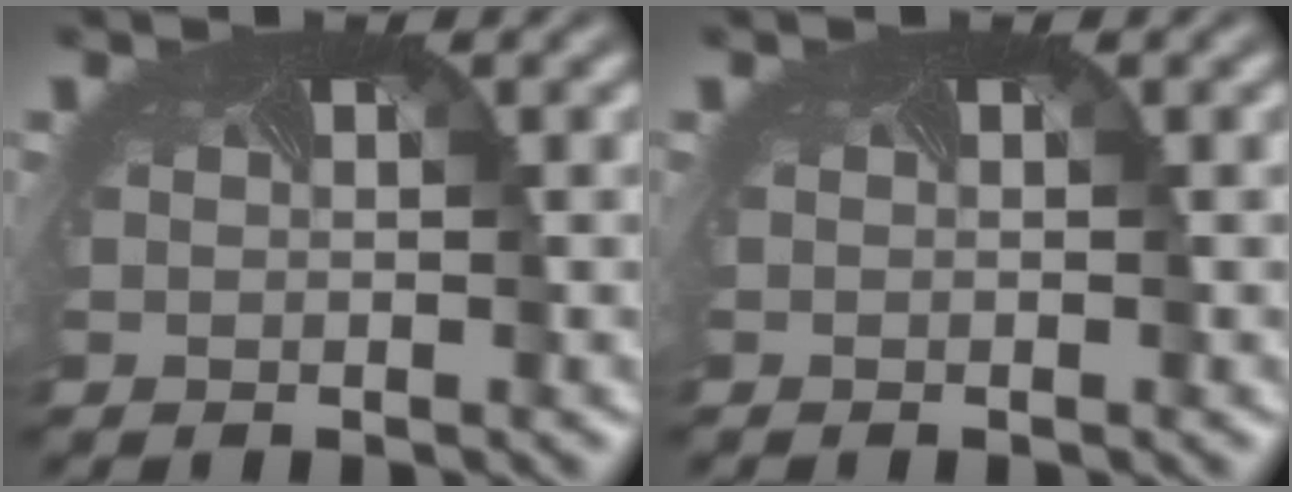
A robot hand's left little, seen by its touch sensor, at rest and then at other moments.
{"total": 0.0}